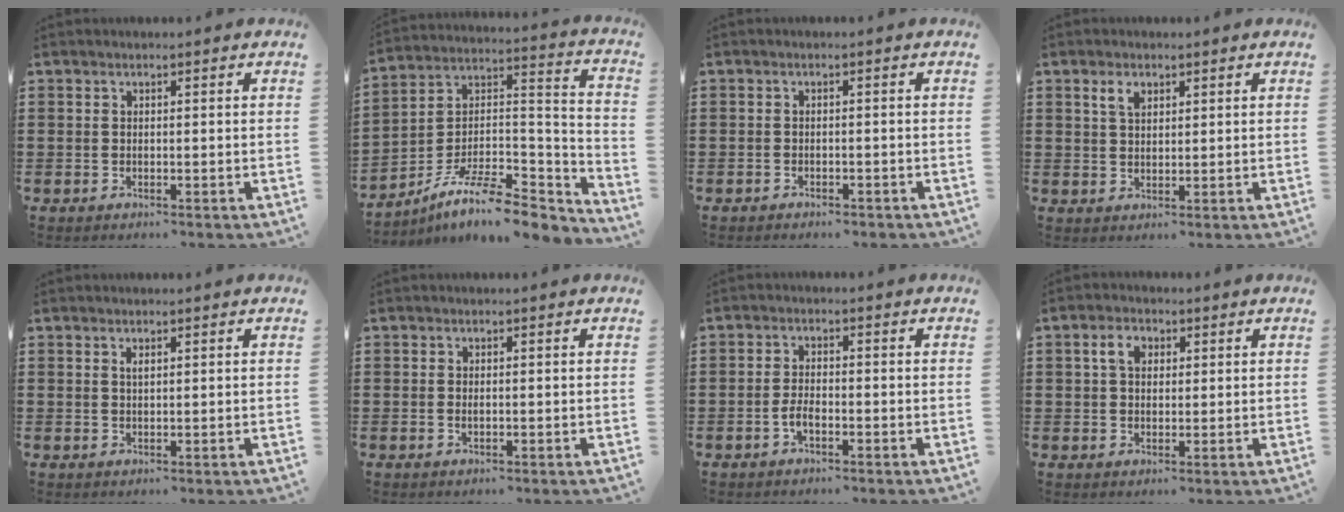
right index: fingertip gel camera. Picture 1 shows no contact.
{"total": 10.9, "force": [-8.6, 2.7, 6.0], "torque": [-0.108, 0.013, -0.166]}
{"total": 1.0, "force": [-1.0, 0.3, 0.1], "torque": [-0.006, 0.001, -0.021]}
{"total": 2.6, "force": [1.5, 1.4, 1.5], "torque": [-0.036, 0.005, 0.028]}
{"total": 0.9, "force": [0.5, 0.4, 0.7], "torque": [-0.016, 0.003, 0.008]}
{"total": 0.9, "force": [-0.1, 0.2, 0.9], "torque": [-0.018, -0.004, -0.001]}
{"total": 2.5, "force": [-1.2, 0.8, 2.0], "torque": [-0.046, -0.002, -0.023]}
{"total": 3.6, "force": [1.1, 2.5, 2.4], "torque": [-0.055, 0.013, 0.018]}